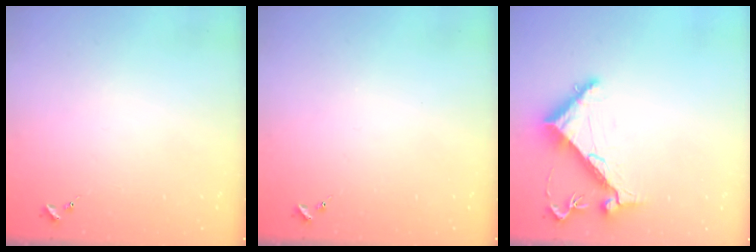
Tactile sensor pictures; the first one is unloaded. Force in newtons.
{"total": 0.0}
{"total": 6.7, "press": 6.6, "slide": 0.7}